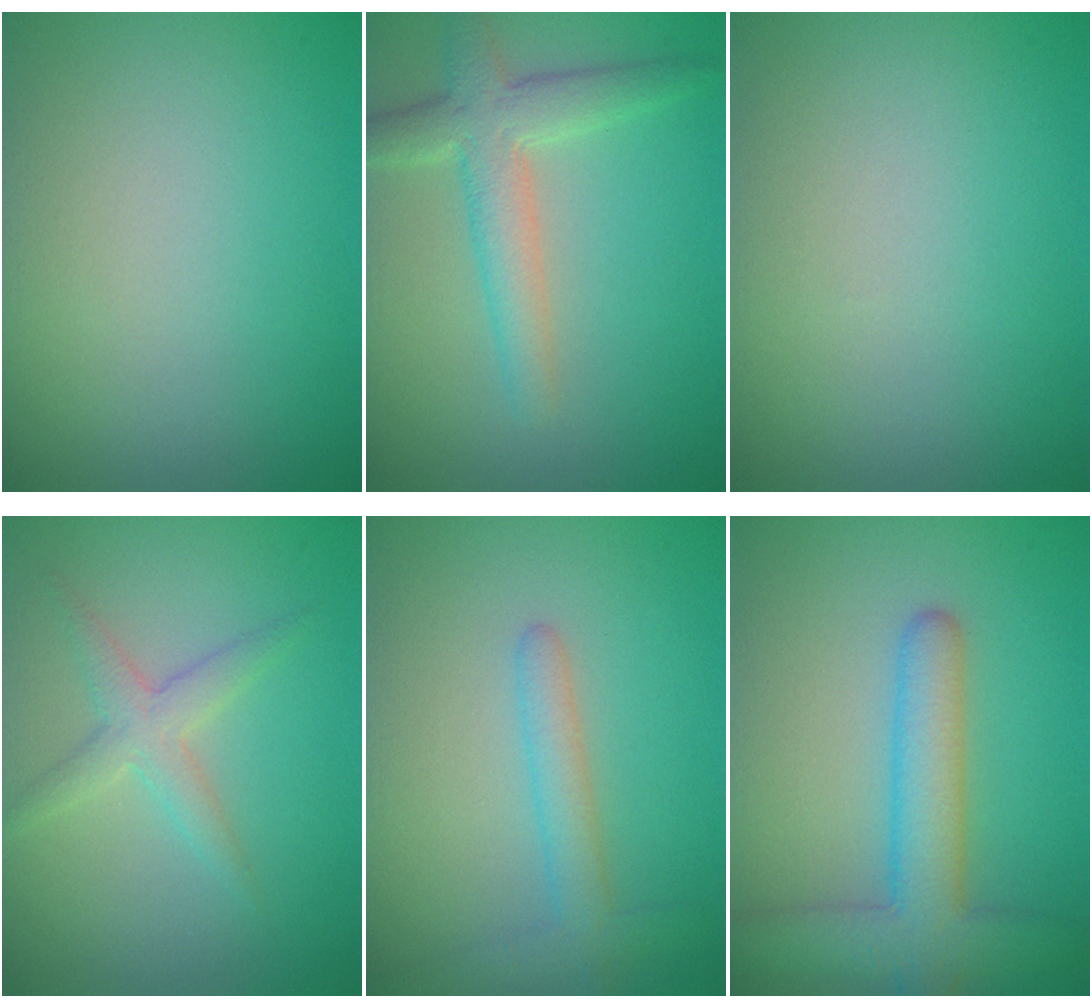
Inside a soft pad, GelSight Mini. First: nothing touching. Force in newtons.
{"total": 4.2, "press": 4.2, "slide": 0.0}
{"total": 0.0}
{"total": 2.4, "press": 2.4, "slide": 0.1}
{"total": 2.5, "press": 2.5, "slide": 0.2}
{"total": 5.8, "press": 5.8, "slide": 0.3}